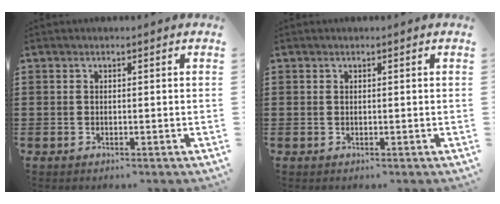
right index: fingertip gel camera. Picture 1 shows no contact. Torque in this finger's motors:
{"motor_torque": [0.01, 0.04, -0.01, 0.00]}